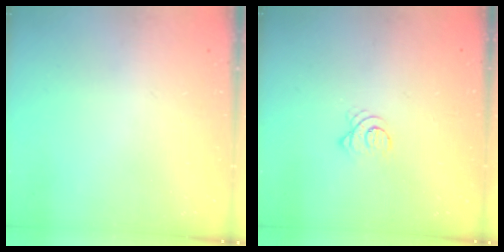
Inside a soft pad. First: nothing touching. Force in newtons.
{"total": 3.0, "press": 2.9, "slide": 0.3}